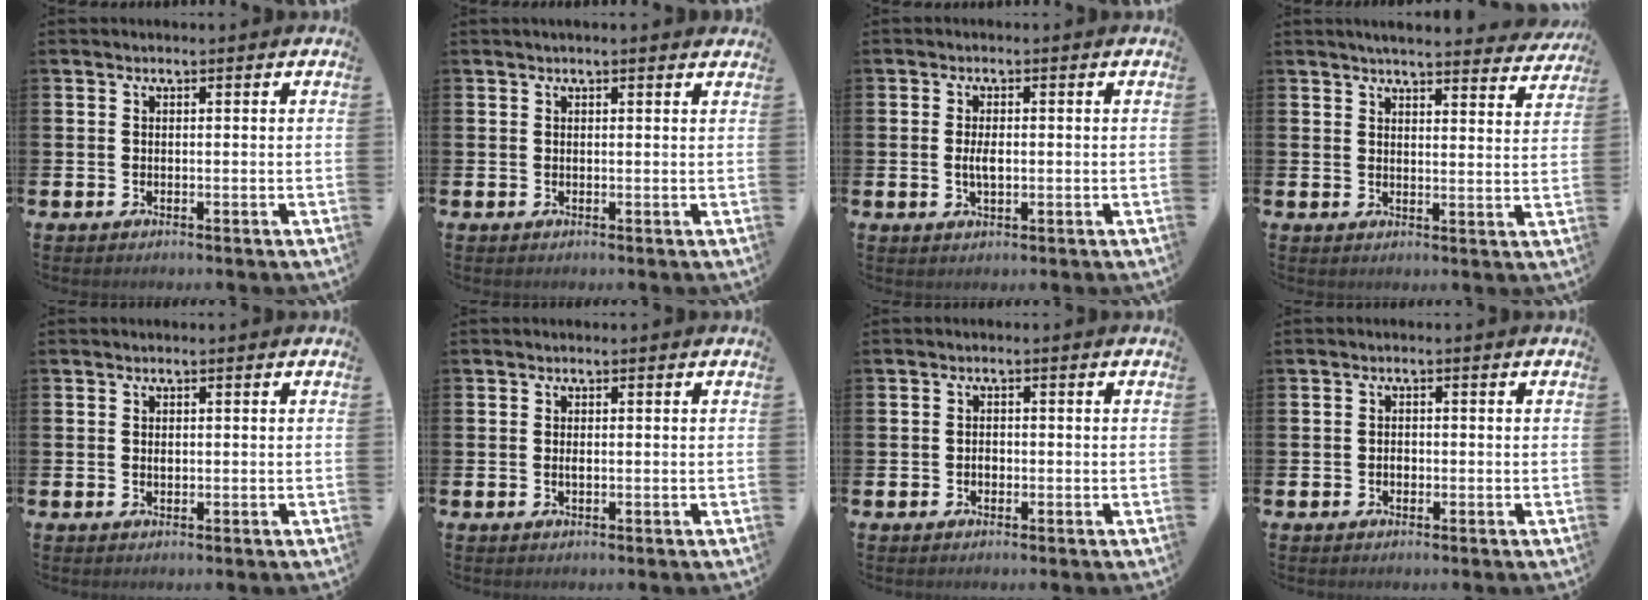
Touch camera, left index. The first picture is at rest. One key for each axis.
{"total": 0.9, "fx": 0.8, "fy": 0.0, "fz": 0.4, "tx": 0.005, "ty": -0.004, "tz": 0.012}
{"total": 2.4, "fx": 0.0, "fy": 1.1, "fz": 2.1, "tx": -0.030, "ty": -0.001, "tz": -0.005}
{"total": 4.5, "fx": 4.4, "fy": 0.1, "fz": 1.0, "tx": -0.019, "ty": -0.031, "tz": 0.074}
{"total": 0.5, "fx": 0.1, "fy": 0.3, "fz": 0.4, "tx": -0.006, "ty": 0.001, "tz": 0.001}
{"total": 0.6, "fx": 0.0, "fy": 0.2, "fz": 0.6, "tx": -0.018, "ty": 0.002, "tz": 0.001}
{"total": 1.2, "fx": -0.4, "fy": 0.9, "fz": 0.7, "tx": -0.011, "ty": 0.002, "tz": -0.010}
{"total": 1.1, "fx": -0.4, "fy": 0.8, "fz": 0.7, "tx": -0.011, "ty": 0.003, "tz": -0.009}